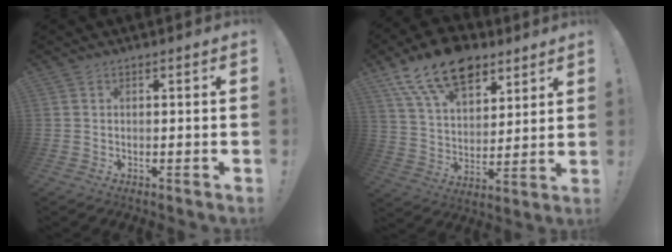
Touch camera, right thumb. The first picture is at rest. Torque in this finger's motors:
{"motor_torque": [1.44, 2.79, 0.42, 0.09, 0.11]}